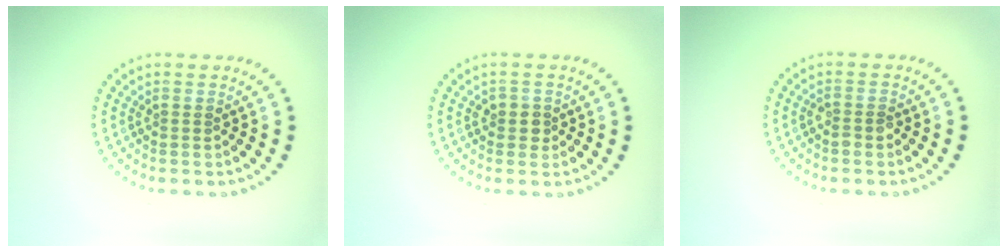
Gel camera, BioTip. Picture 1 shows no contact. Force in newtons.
{"total": 1.5, "press": 1.3, "slide": 0.8}
{"total": 1.1, "press": 1.1, "slide": 0.4}